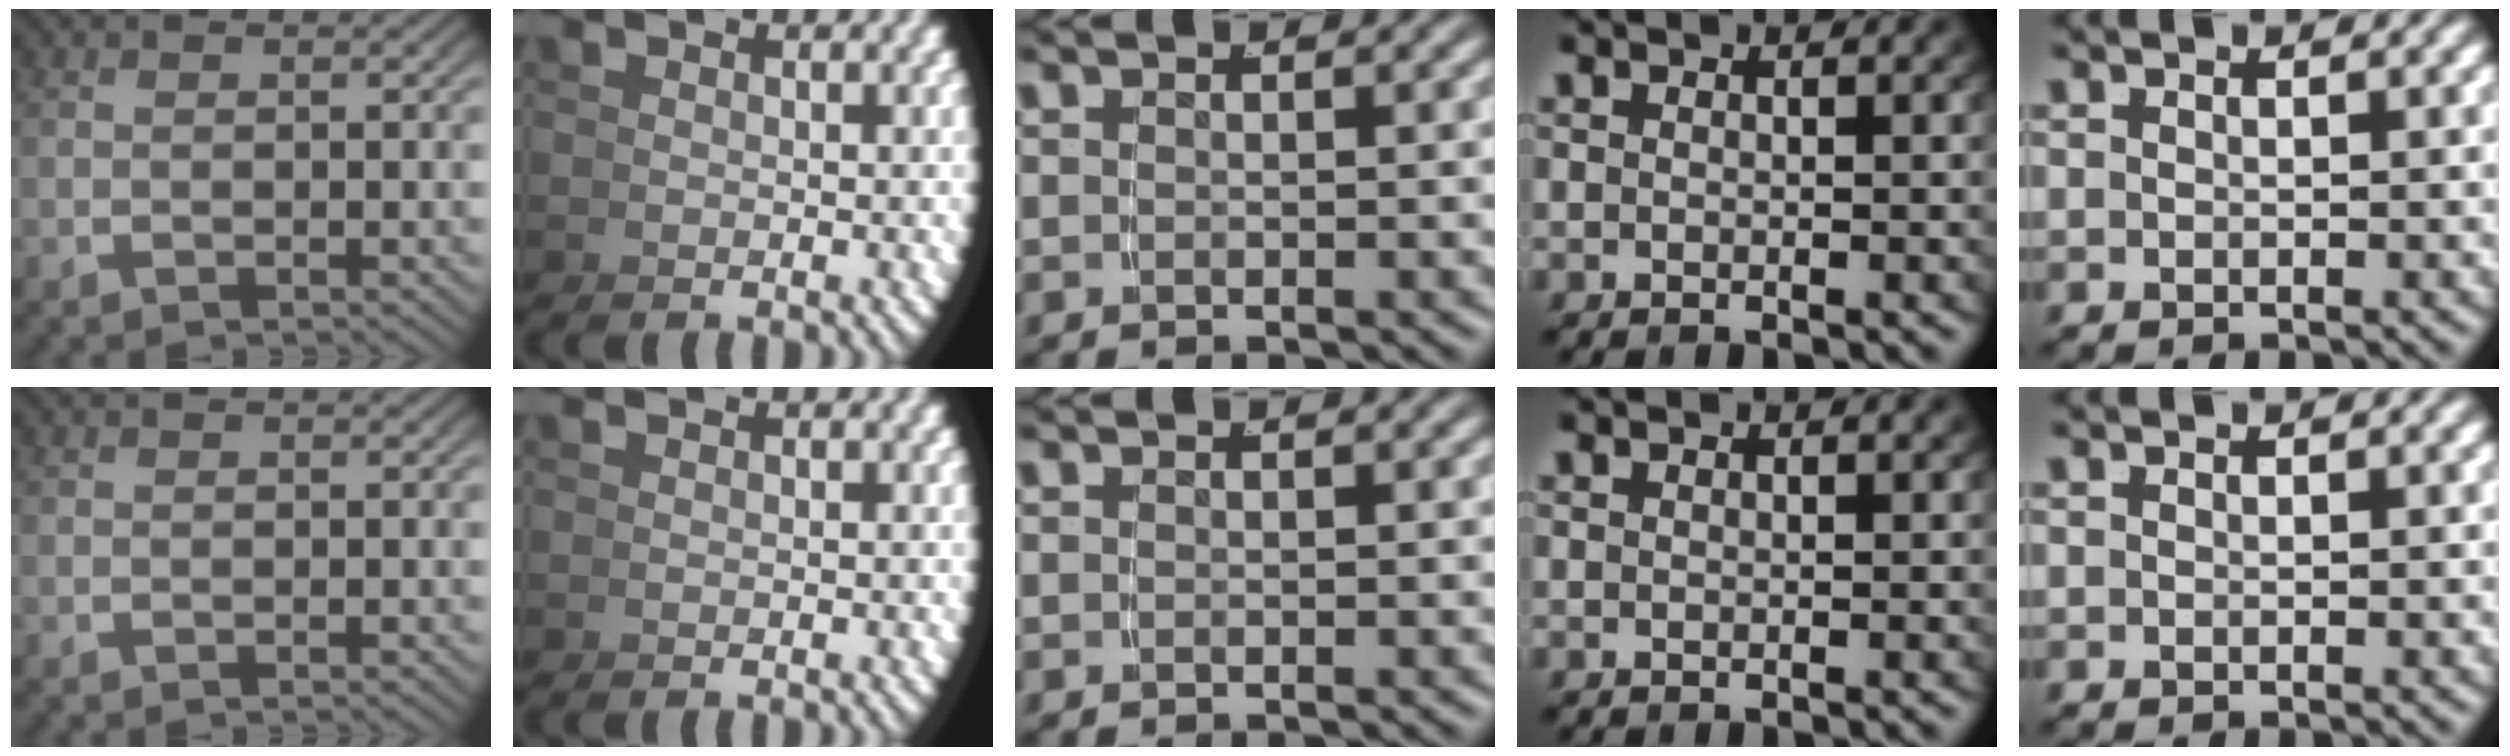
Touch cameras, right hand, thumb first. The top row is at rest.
{}